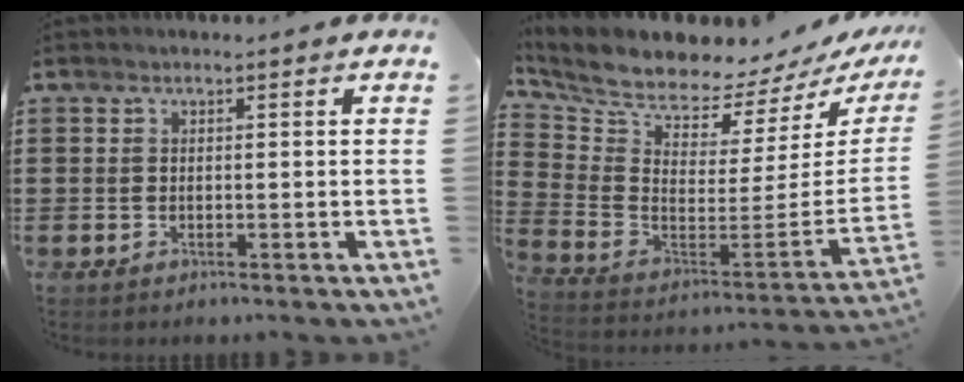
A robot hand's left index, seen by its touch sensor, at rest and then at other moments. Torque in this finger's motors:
{"motor_torque": [1.65, -0.49, 1.05, 0.12]}